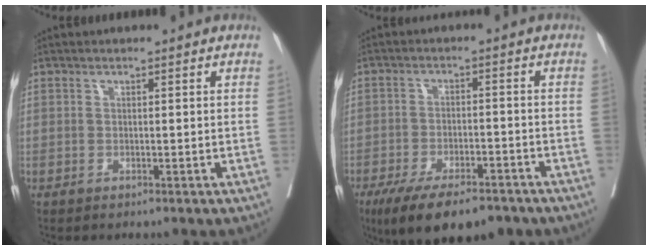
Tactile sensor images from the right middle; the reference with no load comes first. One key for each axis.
{"total": 13.0, "fx": -9.8, "fy": 4.3, "fz": 7.5, "tx": -0.119, "ty": -0.009, "tz": -0.151}